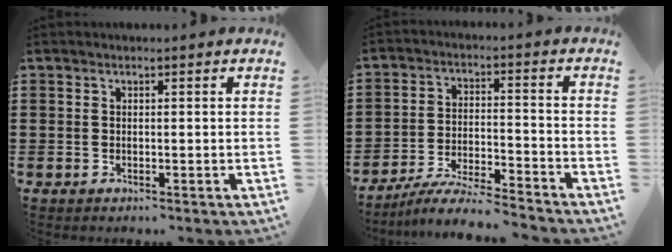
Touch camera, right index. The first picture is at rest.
{"total": 6.6, "force": [-6.2, -0.1, 2.1], "torque": [-0.043, -0.003, -0.121]}